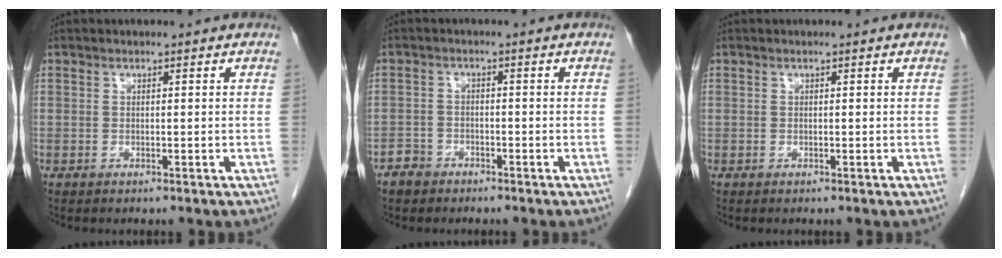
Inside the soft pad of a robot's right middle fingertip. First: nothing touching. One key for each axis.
{"total": 2.8, "fx": -2.1, "fy": 1.8, "fz": 0.3, "tx": -0.013, "ty": 0.007, "tz": -0.038}
{"total": 0.0}